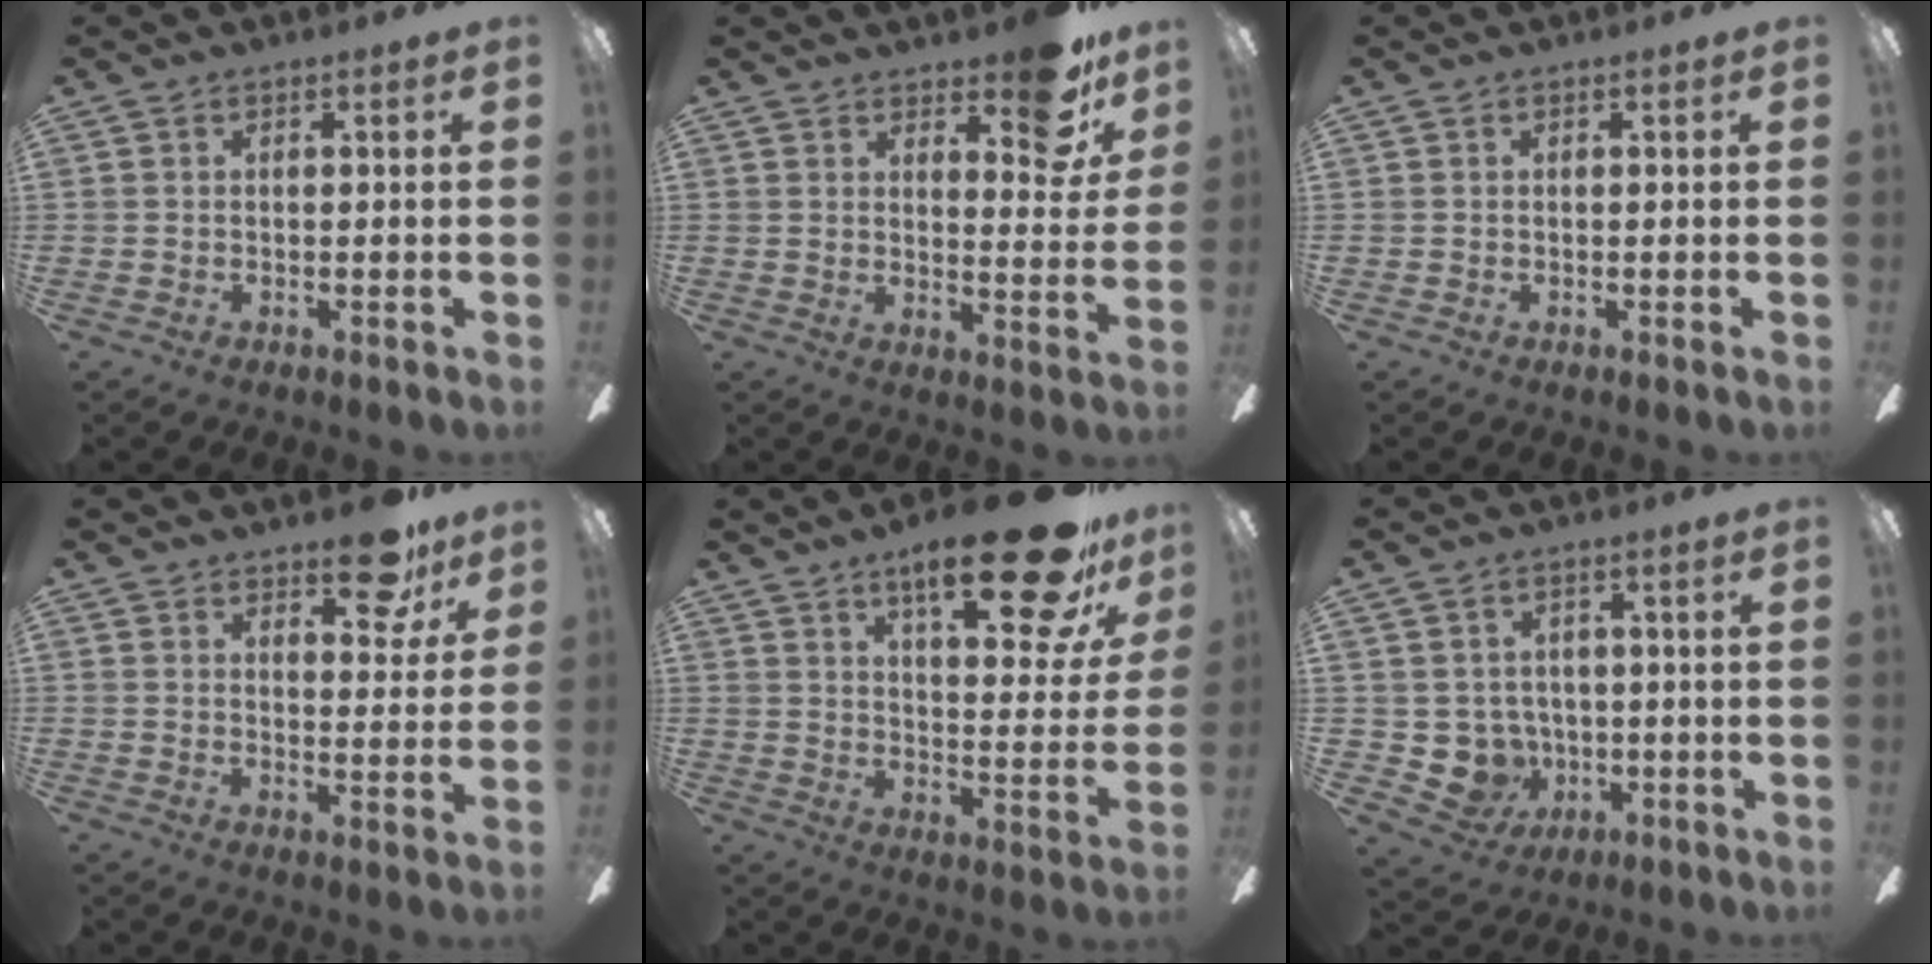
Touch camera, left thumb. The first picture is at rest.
{"total": 11.7, "force": [8.5, 4.4, 6.6], "torque": [-0.078, -0.053, 0.148]}
{"total": 0.0}
{"total": 11.1, "force": [8.0, 4.7, 6.1], "torque": [-0.059, -0.047, 0.134]}
{"total": 24.6, "force": [16.3, 7.0, 17.1], "torque": [-0.252, -0.096, 0.258]}
{"total": 6.7, "force": [0.6, 6.6, 1.3], "torque": [-0.050, -0.011, 0.019]}